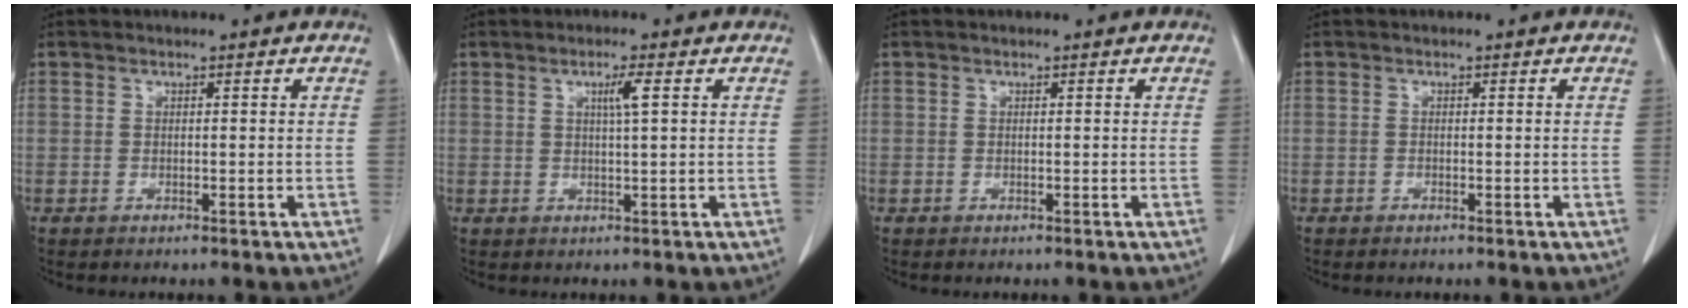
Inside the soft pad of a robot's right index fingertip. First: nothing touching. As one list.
[{"total": 2.7, "force": [0.9, -0.3, 2.5], "torque": [-0.045, -0.002, 0.015]}, {"total": 0.0}, {"total": 0.0}]